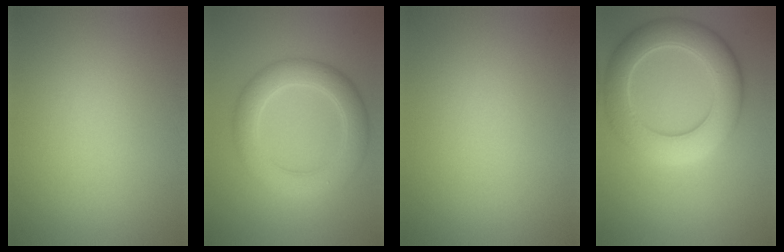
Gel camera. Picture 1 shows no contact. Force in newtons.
{"total": 5.1, "press": 5.1, "slide": 0.2}
{"total": 0.0}
{"total": 7.5, "press": 7.5, "slide": 0.5}